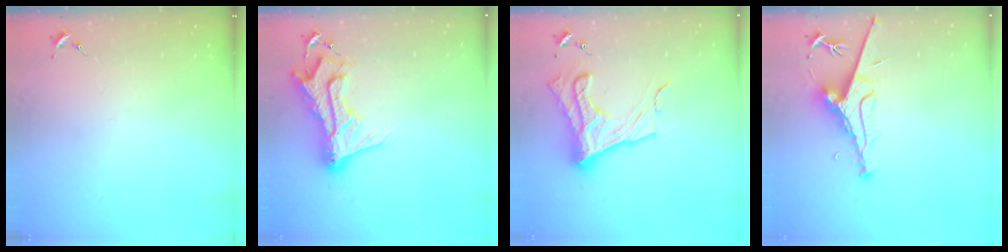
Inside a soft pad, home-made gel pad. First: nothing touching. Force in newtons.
{"total": 16.2, "press": 16.2, "slide": 1.2}
{"total": 16.0, "press": 15.9, "slide": 0.8}
{"total": 8.0, "press": 8.0, "slide": 1.0}